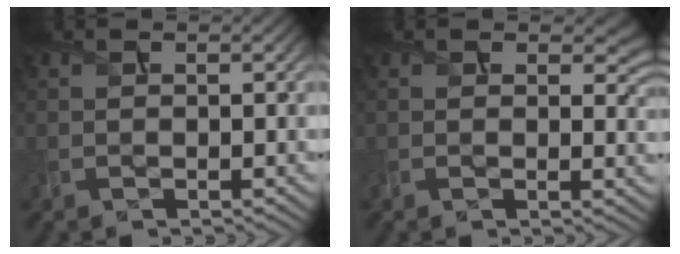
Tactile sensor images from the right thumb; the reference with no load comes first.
{"total": 3.9, "force": [1.5, 2.2, 2.9], "torque": [-0.042, -0.007, 0.021]}